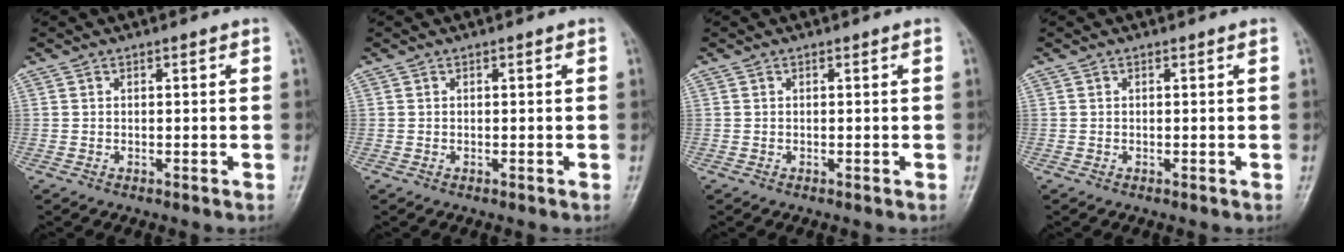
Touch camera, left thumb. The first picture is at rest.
{"total": 0.0}
{"total": 0.0}
{"total": 0.0}